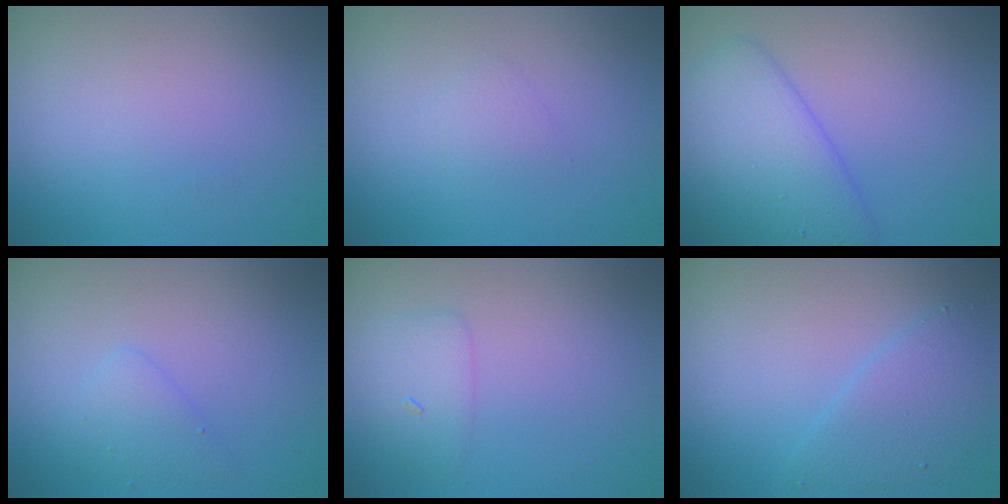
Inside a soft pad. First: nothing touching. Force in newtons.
{"total": 0.9, "press": 0.9, "slide": 0.1}
{"total": 5.4, "press": 5.4, "slide": 0.2}
{"total": 1.7, "press": 1.6, "slide": 0.1}
{"total": 1.8, "press": 1.8, "slide": 0.1}
{"total": 3.1, "press": 3.1, "slide": 0.3}